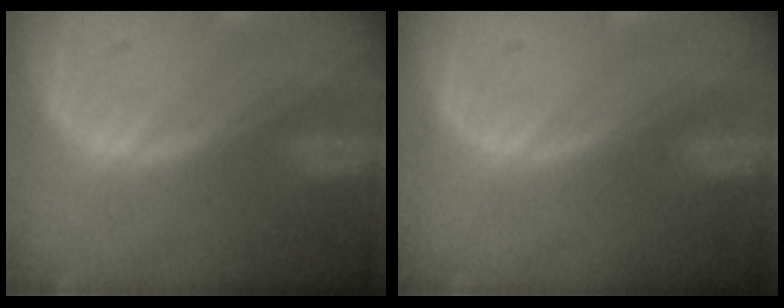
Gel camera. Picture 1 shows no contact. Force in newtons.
{"total": 0.0}